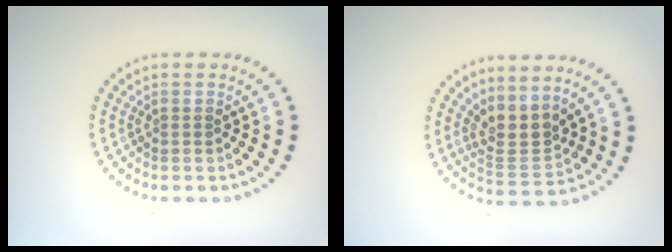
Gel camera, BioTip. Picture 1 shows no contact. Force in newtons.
{"total": 3.0, "press": 2.3, "slide": 1.9}